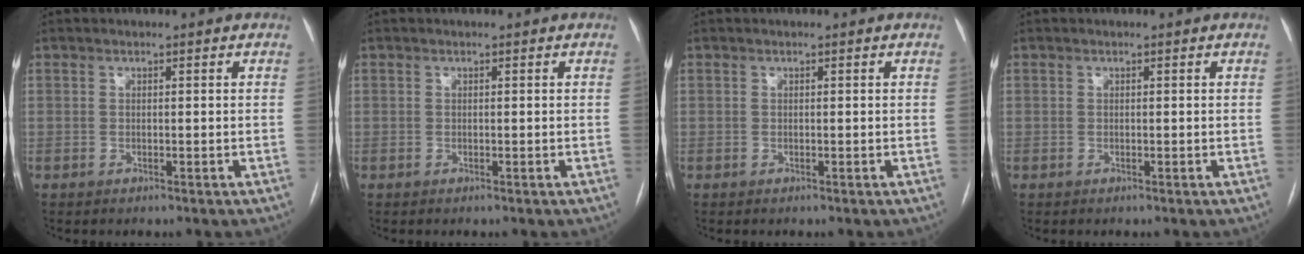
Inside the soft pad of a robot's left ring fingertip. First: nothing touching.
{"total": 0.0}
{"total": 0.0}
{"total": 0.0}